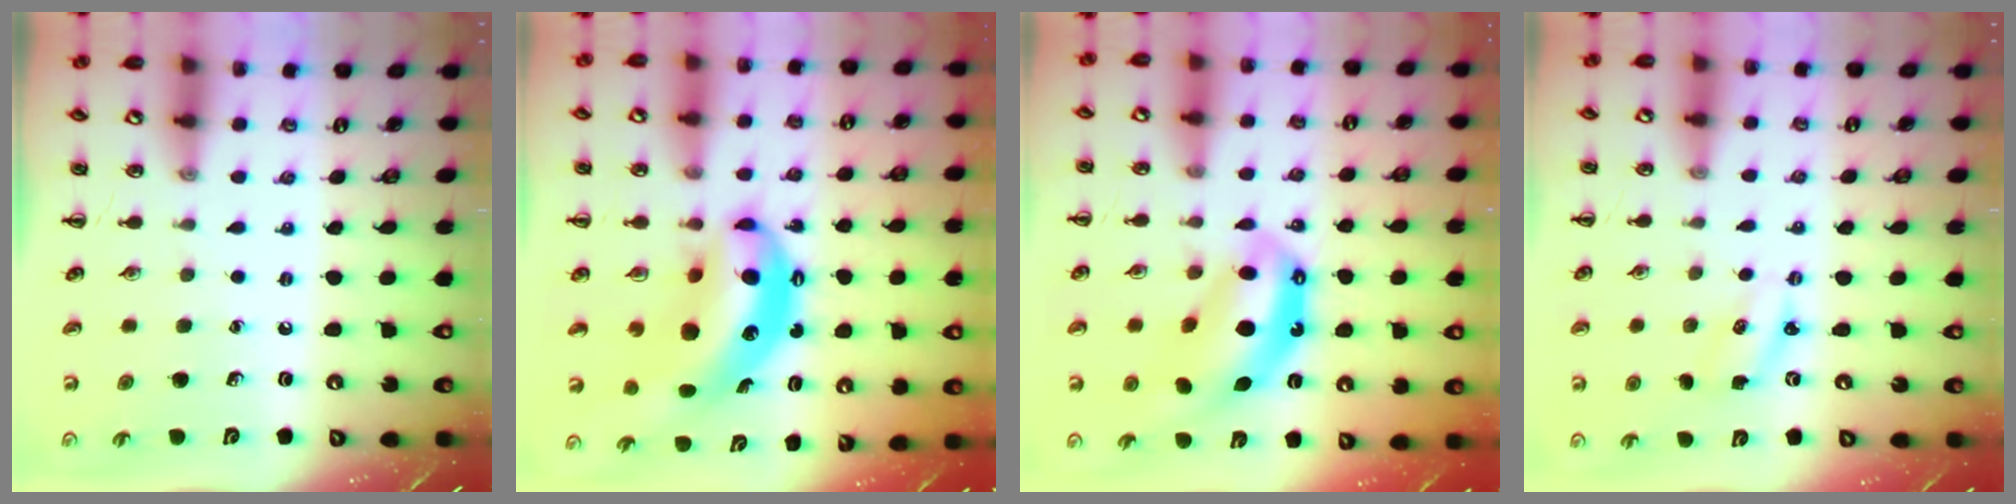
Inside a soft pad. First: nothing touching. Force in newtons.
{"total": 12.9, "press": 12.4, "slide": 3.4}
{"total": 13.3, "press": 12.8, "slide": 3.7}
{"total": 2.2, "press": 2.1, "slide": 0.6}